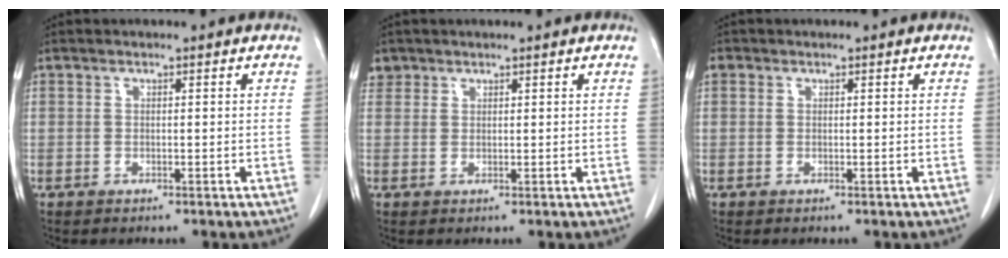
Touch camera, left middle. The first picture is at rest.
{"total": 1.9, "force": [1.3, 1.4, -0.1], "torque": [0.012, 0.008, 0.022]}
{"total": 1.0, "force": [0.4, 0.8, 0.2], "torque": [0.002, 0.010, 0.006]}